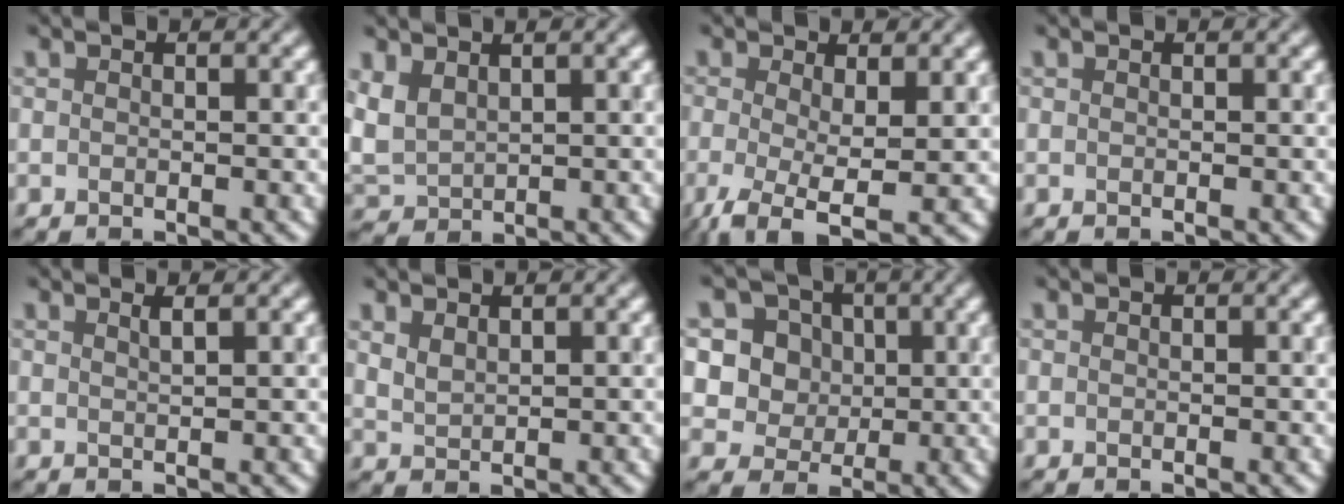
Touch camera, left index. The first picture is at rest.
{"total": 2.5, "force": [1.5, 1.6, 1.3], "torque": [-0.043, 0.006, 0.036]}
{"total": 5.0, "force": [-1.5, 1.8, 4.4], "torque": [-0.096, -0.009, -0.030]}
{"total": 0.0}
{"total": 1.0, "force": [0.7, 0.2, 0.7], "torque": [-0.003, 0.008, 0.010]}
{"total": 1.2, "force": [1.2, 0.2, 0.3], "torque": [-0.010, 0.003, 0.029]}
{"total": 7.7, "force": [3.3, 6.3, 2.9], "torque": [-0.045, 0.025, 0.034]}
{"total": 0.0}